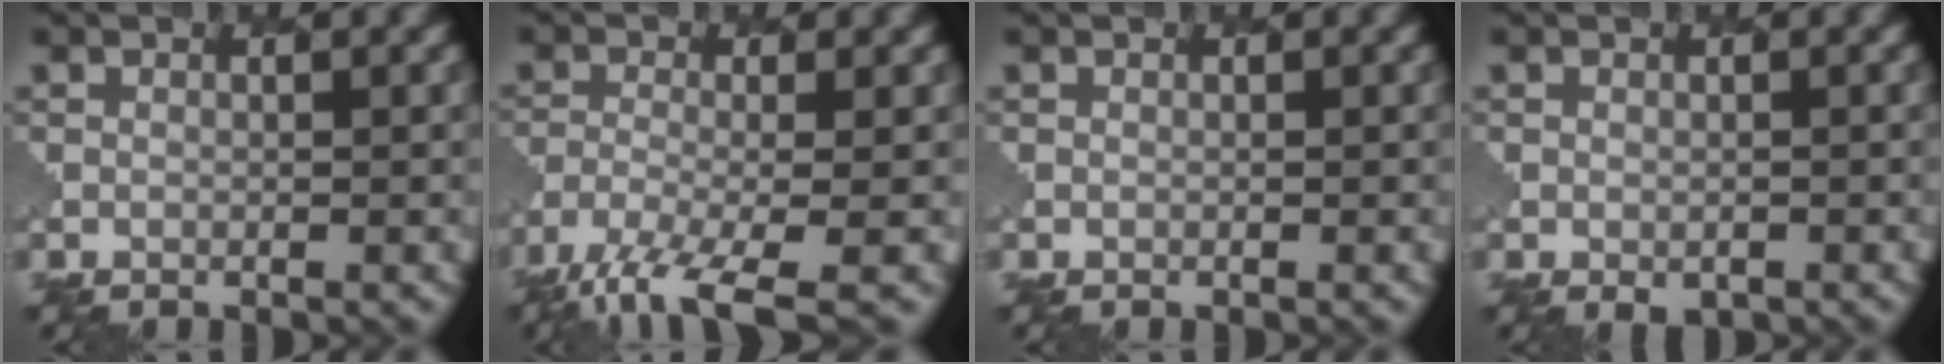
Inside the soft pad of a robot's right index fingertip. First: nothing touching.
{"total": 6.7, "force": [-4.6, 1.6, 4.6], "torque": [-0.086, -0.015, -0.094]}
{"total": 0.0}
{"total": 1.1, "force": [-0.5, 0.8, 0.6], "torque": [-0.010, -0.005, -0.003]}